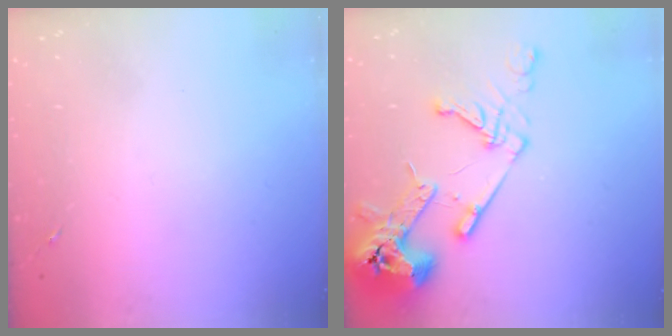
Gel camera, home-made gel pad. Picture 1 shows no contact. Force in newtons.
{"total": 18.8, "press": 18.6, "slide": 2.5}